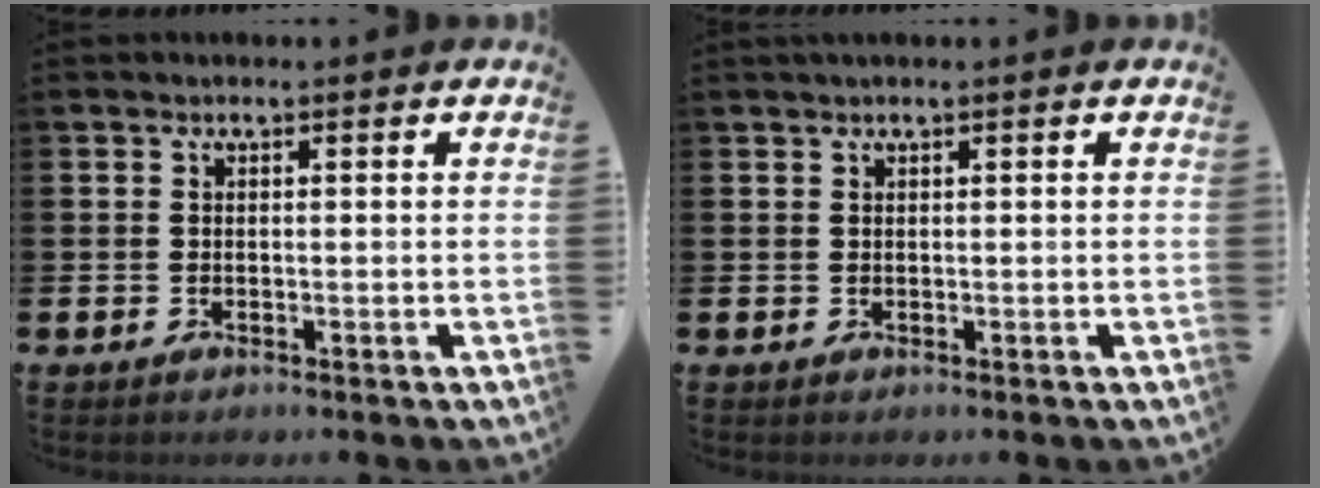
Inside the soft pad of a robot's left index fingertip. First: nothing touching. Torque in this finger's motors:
{"motor_torque": [-0.15, -0.44, 0.02, 0.00]}